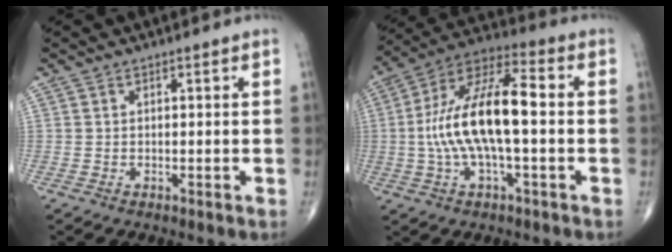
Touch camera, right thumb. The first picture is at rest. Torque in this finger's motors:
{"motor_torque": [0.73, 0.67, 2.04, -0.08, 0.21]}